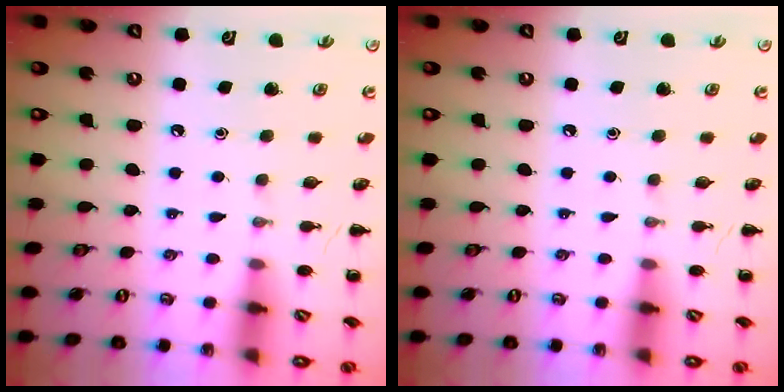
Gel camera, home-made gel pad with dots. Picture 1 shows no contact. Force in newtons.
{"total": 0.0}